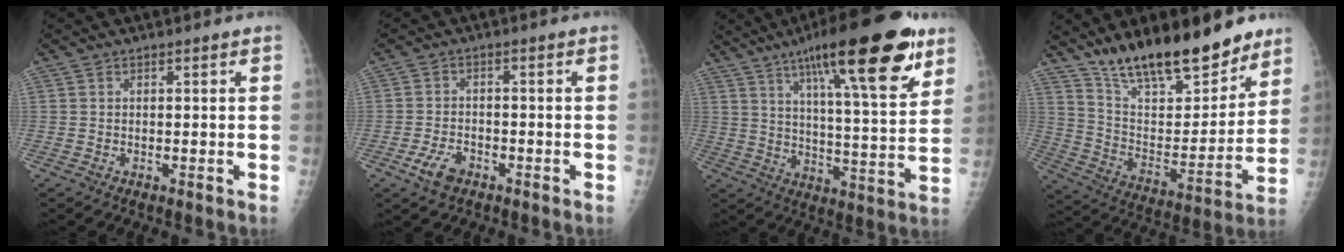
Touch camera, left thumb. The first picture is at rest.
{"total": 4.4, "force": [-2.5, 2.5, 2.5], "torque": [-0.047, 0.010, -0.044]}
{"total": 24.2, "force": [13.9, 5.5, 19.1], "torque": [-0.270, -0.037, 0.211]}
{"total": 22.7, "force": [17.3, 8.1, 12.3], "torque": [-0.155, -0.092, 0.288]}